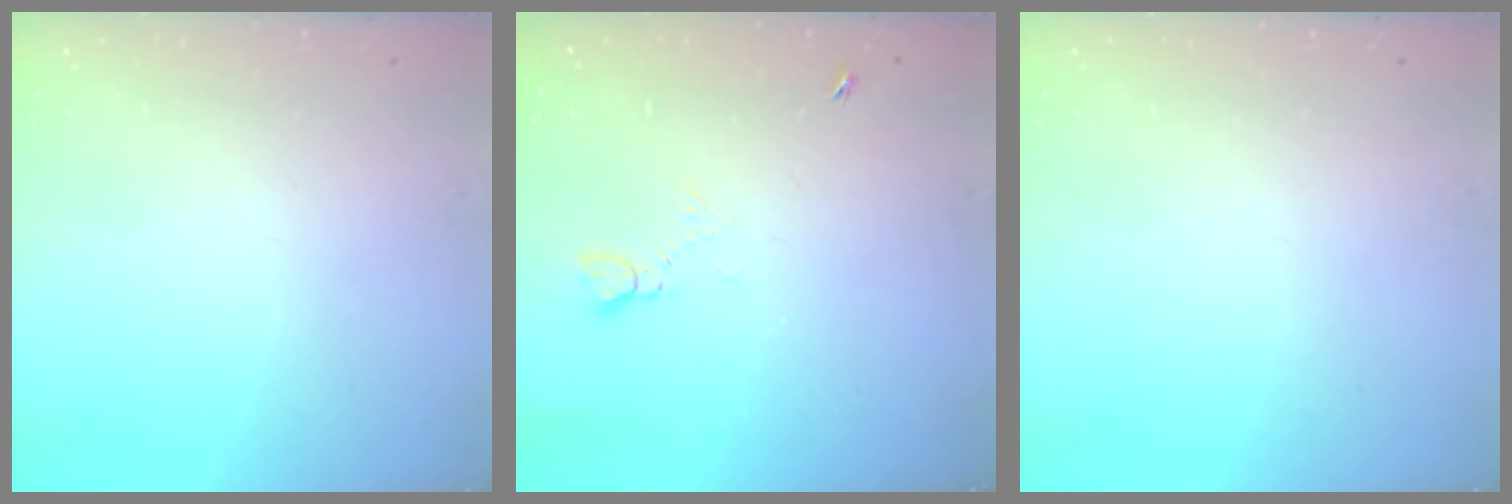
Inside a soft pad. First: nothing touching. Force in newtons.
{"total": 3.0, "press": 2.9, "slide": 0.4}
{"total": 0.0}